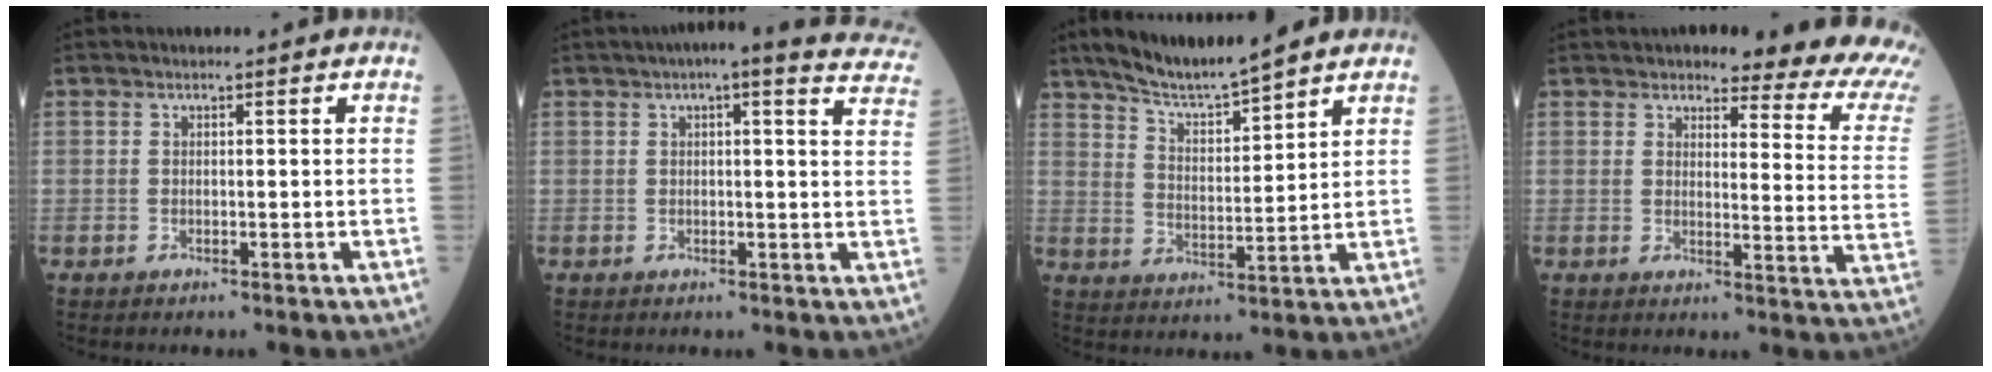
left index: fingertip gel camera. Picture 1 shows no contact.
{"total": 14.9, "force": [12.8, 2.4, 7.2], "torque": [-0.074, 0.005, 0.126]}
{"total": 9.3, "force": [8.4, 0.2, 4.0], "torque": [-0.076, 0.007, 0.156]}
{"total": 16.3, "force": [14.3, 2.1, 7.4], "torque": [-0.073, -0.067, 0.140]}